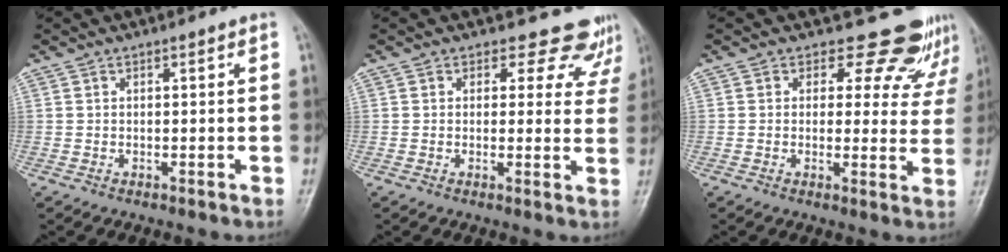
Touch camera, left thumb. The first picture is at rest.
{"total": 9.0, "force": [7.7, 4.7, 0.5], "torque": [0.051, -0.039, 0.061]}
{"total": 11.3, "force": [9.8, 5.4, 1.3], "torque": [0.040, -0.063, 0.092]}